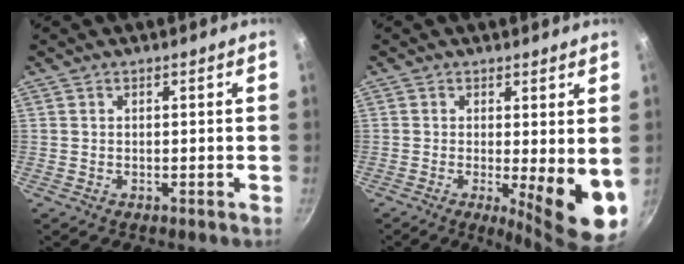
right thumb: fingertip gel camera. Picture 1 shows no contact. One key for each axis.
{"total": 10.3, "fx": -0.7, "fy": 2.7, "fz": 9.9, "tx": -0.118, "ty": -0.021, "tz": -0.004}